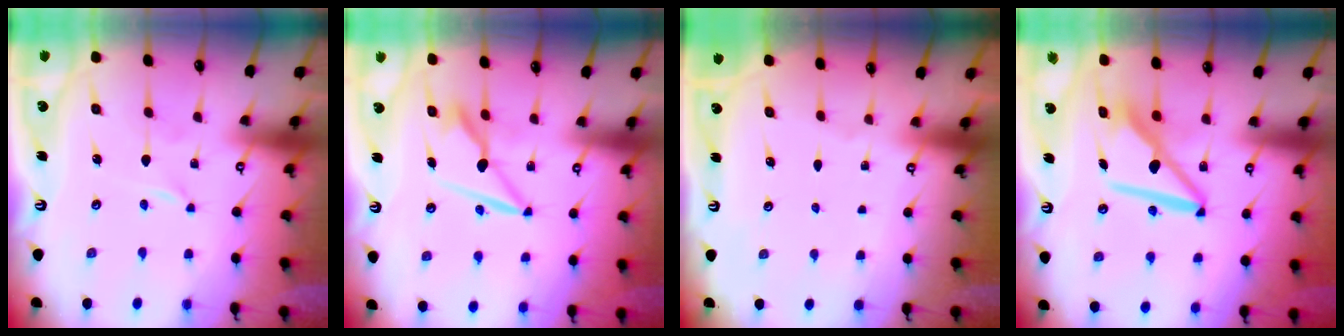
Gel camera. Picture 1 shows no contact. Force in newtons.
{"total": 9.4, "press": 9.4, "slide": 1.3}
{"total": 0.0}
{"total": 9.9, "press": 9.8, "slide": 1.2}